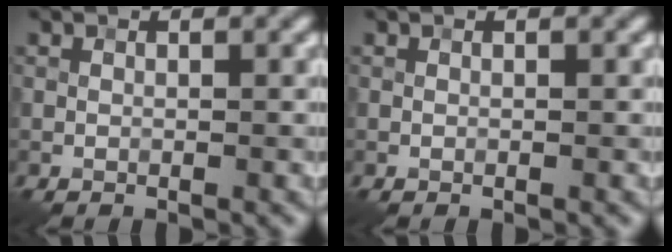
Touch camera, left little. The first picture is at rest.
{"total": 0.0}